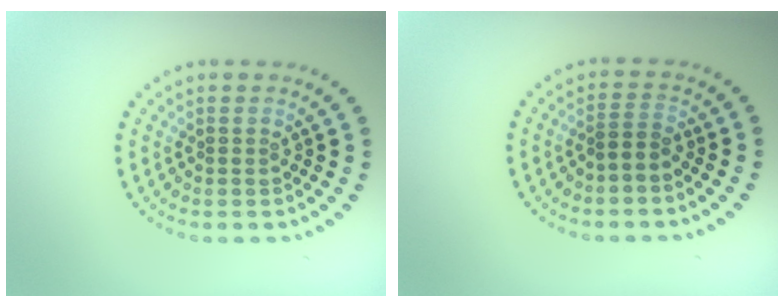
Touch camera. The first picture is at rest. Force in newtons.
{"total": 1.5, "press": 1.2, "slide": 1.0}